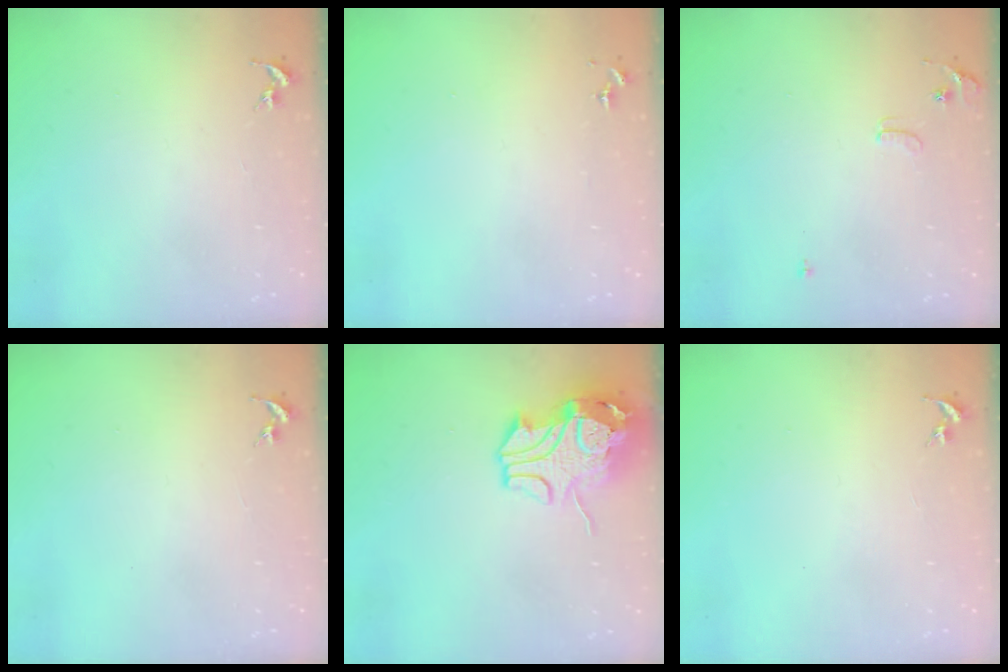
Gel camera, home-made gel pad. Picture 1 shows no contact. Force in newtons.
{"total": 0.0}
{"total": 6.1, "press": 6.0, "slide": 0.9}
{"total": 0.0}
{"total": 13.3, "press": 13.1, "slide": 2.0}
{"total": 0.0}